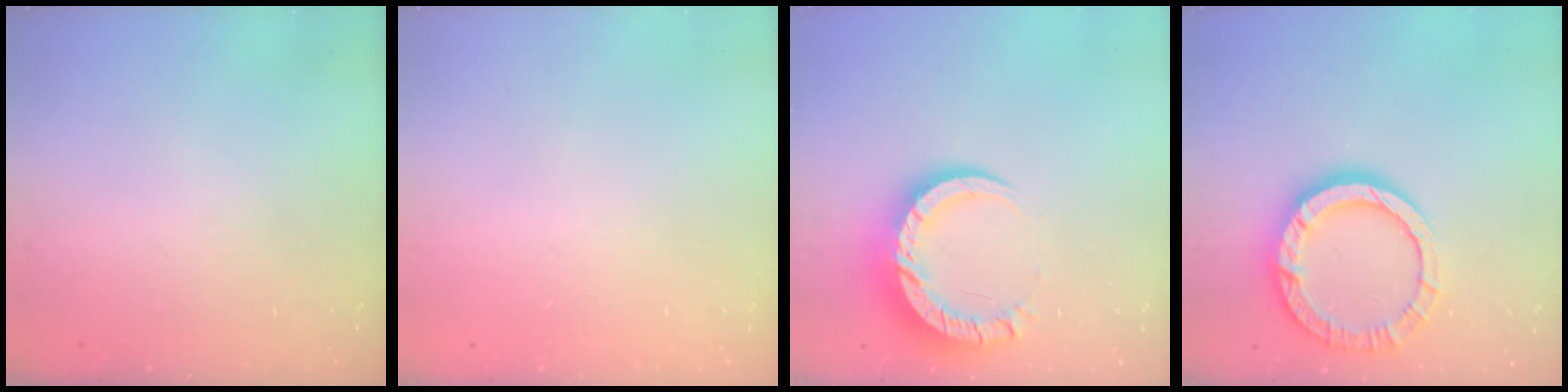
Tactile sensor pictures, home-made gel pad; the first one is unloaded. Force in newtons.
{"total": 2.6, "press": 2.6, "slide": 0.2}
{"total": 13.0, "press": 13.0, "slide": 1.0}
{"total": 15.0, "press": 14.9, "slide": 1.9}